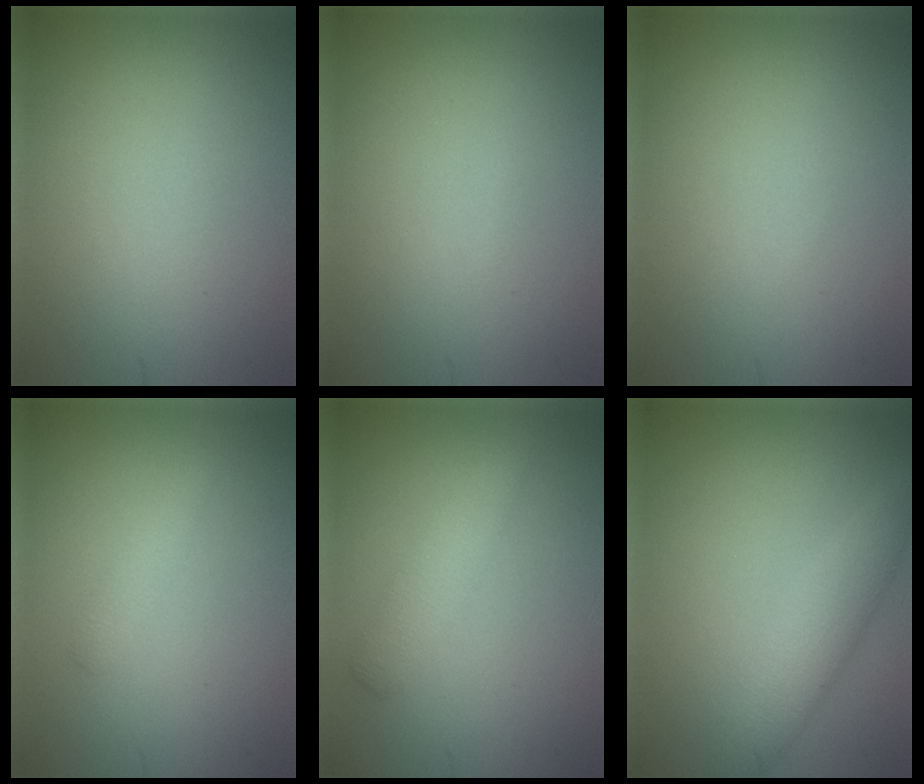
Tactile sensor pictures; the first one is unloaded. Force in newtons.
{"total": 0.0}
{"total": 0.0}
{"total": 1.3, "press": 1.3, "slide": 0.1}
{"total": 2.8, "press": 2.8, "slide": 0.1}
{"total": 3.8, "press": 3.8, "slide": 0.1}